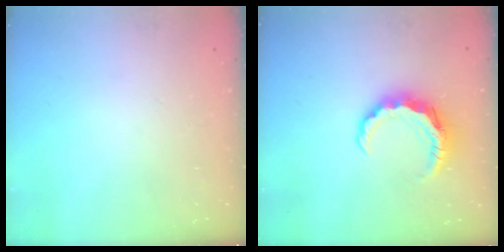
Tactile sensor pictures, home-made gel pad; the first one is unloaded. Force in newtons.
{"total": 7.7, "press": 7.7, "slide": 0.9}